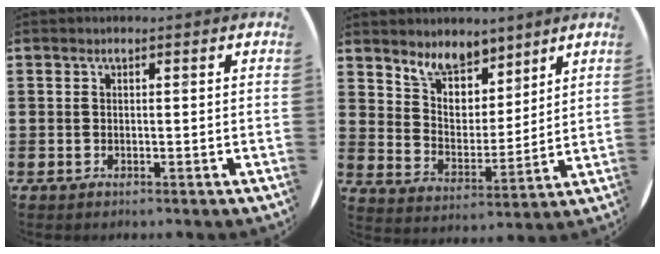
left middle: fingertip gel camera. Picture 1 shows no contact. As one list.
[{"total": 7.6, "force": [6.6, 3.4, 1.7], "torque": [-0.062, -0.025, 0.125]}]